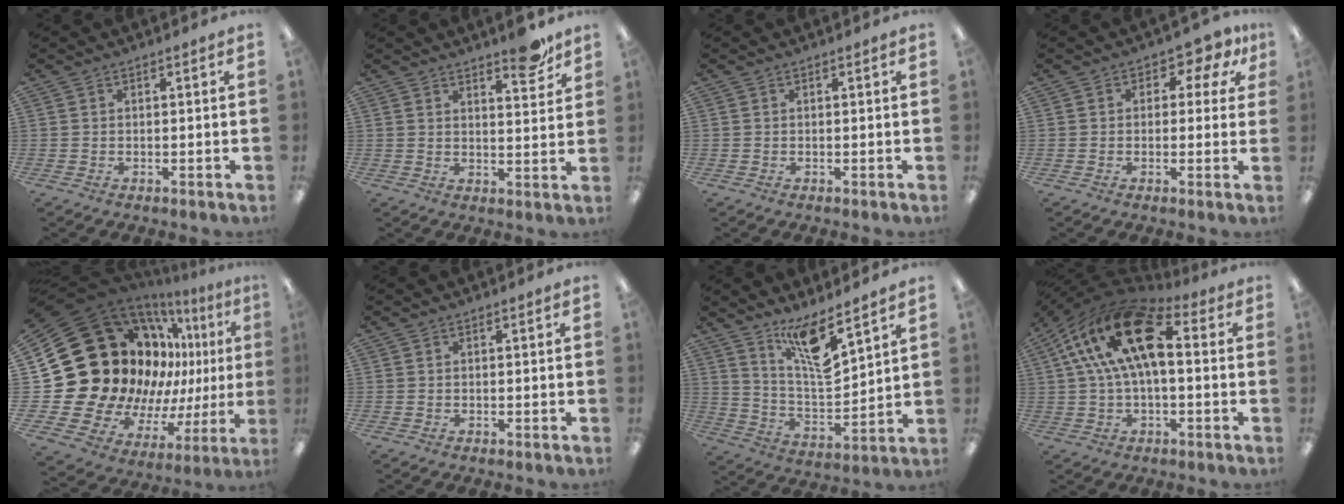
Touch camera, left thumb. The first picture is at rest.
{"total": 7.4, "force": [5.8, 2.2, 4.1], "torque": [-0.038, -0.038, 0.092]}
{"total": 0.0}
{"total": 4.7, "force": [1.8, 3.1, 3.1], "torque": [-0.034, -0.004, 0.025]}
{"total": 31.7, "force": [9.3, 23.9, 18.6], "torque": [-0.311, -0.124, 0.261]}
{"total": 0.0}
{"total": 11.5, "force": [8.6, 2.5, 7.3], "torque": [-0.131, -0.053, 0.149]}
{"total": 21.2, "force": [6.3, 10.2, 17.6], "torque": [-0.324, -0.015, 0.106]}